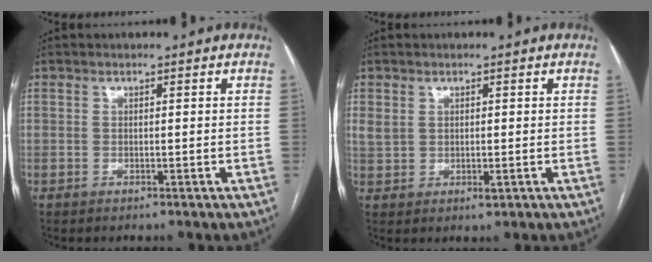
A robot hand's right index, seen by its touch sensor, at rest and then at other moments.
{"total": 3.2, "force": [0.5, 2.1, 2.4], "torque": [-0.049, 0.006, 0.019]}